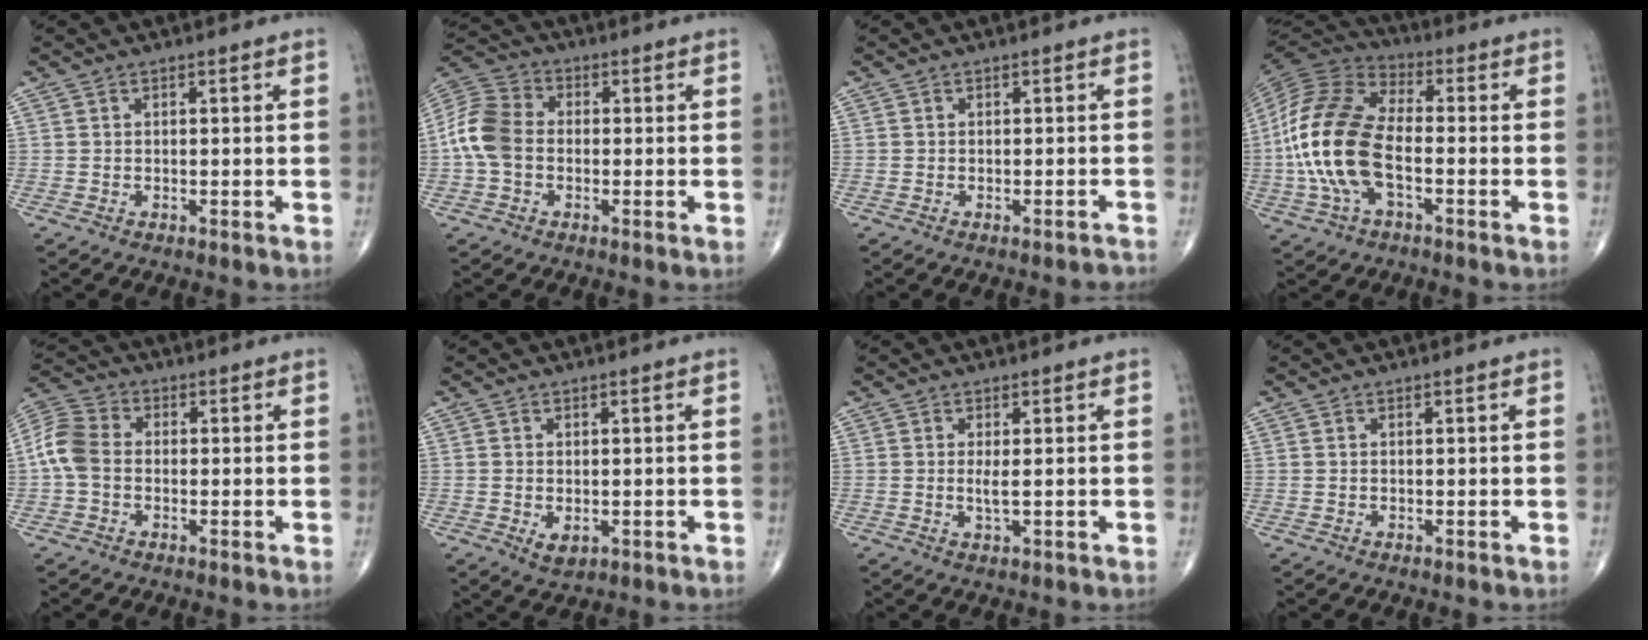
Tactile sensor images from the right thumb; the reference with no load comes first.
{"total": 9.5, "force": [-1.2, 7.0, 6.3], "torque": [-0.125, 0.028, -0.036]}
{"total": 1.1, "force": [-1.0, 0.0, 0.5], "torque": [-0.010, 0.010, -0.010]}
{"total": 18.0, "force": [-3.1, 9.5, 14.9], "torque": [-0.312, 0.027, -0.063]}
{"total": 7.5, "force": [-0.8, 5.5, 5.1], "torque": [-0.102, 0.020, -0.029]}
{"total": 2.7, "force": [-0.6, 1.8, 1.9], "torque": [-0.025, -0.002, 0.000]}
{"total": 1.8, "force": [0.1, 0.2, 1.8], "torque": [-0.039, -0.004, 0.005]}
{"total": 0.0}